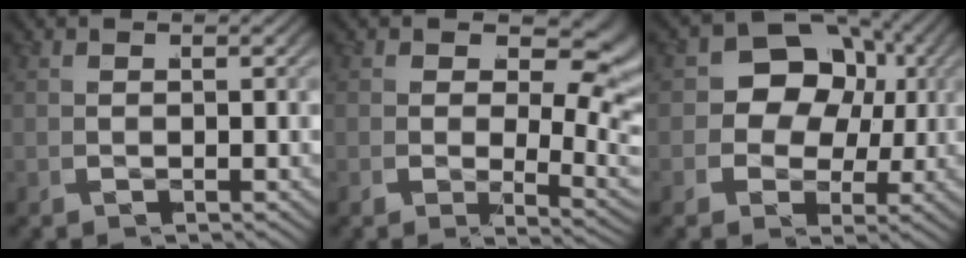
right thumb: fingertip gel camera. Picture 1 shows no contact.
{"total": 5.5, "force": [0.3, 3.4, 4.3], "torque": [-0.056, -0.029, 0.018]}
{"total": 9.4, "force": [1.4, 7.8, 5.1], "torque": [-0.112, -0.014, 0.021]}